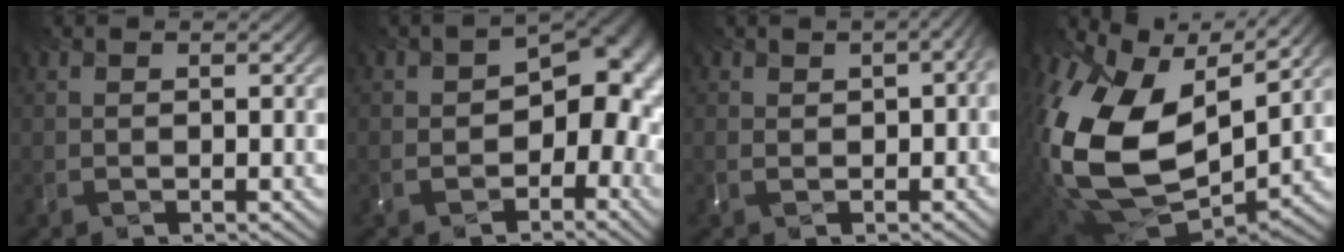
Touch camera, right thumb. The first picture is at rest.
{"total": 11.9, "force": [-2.5, 7.9, 8.5], "torque": [-0.103, -0.020, -0.023]}
{"total": 3.8, "force": [0.6, 1.8, 3.3], "torque": [-0.072, 0.003, 0.030]}
{"total": 16.2, "force": [0.4, 11.3, 11.6], "torque": [-0.309, -0.034, 0.043]}